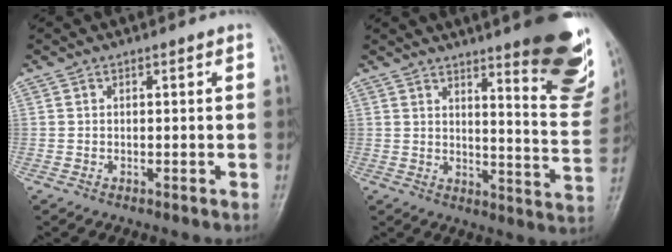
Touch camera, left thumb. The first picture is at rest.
{"total": 19.8, "force": [12.5, 4.1, 14.7], "torque": [-0.152, -0.088, 0.158]}